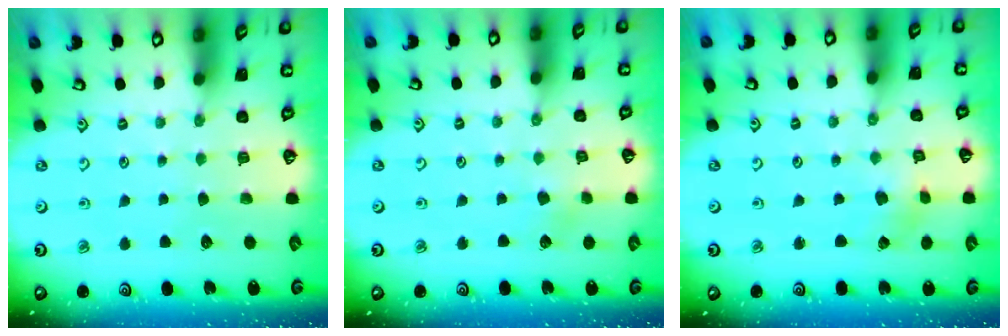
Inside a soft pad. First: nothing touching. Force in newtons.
{"total": 3.3, "press": 3.3, "slide": 0.4}
{"total": 2.2, "press": 2.2, "slide": 0.3}